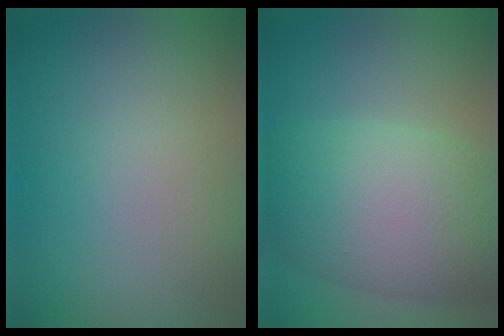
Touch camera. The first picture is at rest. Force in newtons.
{"total": 9.9, "press": 9.9, "slide": 0.1}